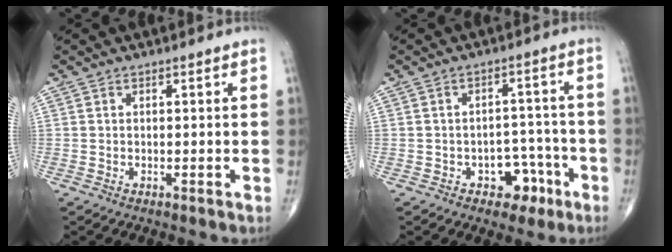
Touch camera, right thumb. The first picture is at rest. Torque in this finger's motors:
{"motor_torque": [0.90, 0.71, 0.18, -0.48, -0.03]}